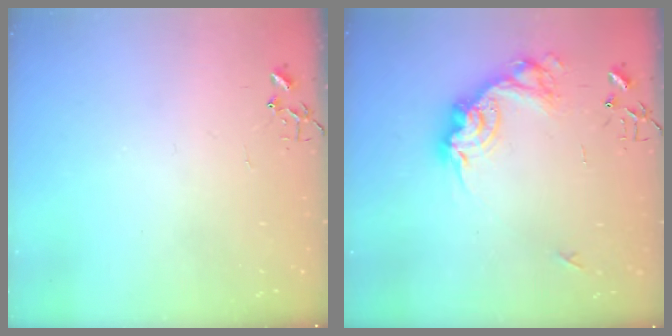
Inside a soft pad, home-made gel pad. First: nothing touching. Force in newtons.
{"total": 17.6, "press": 17.6, "slide": 1.0}